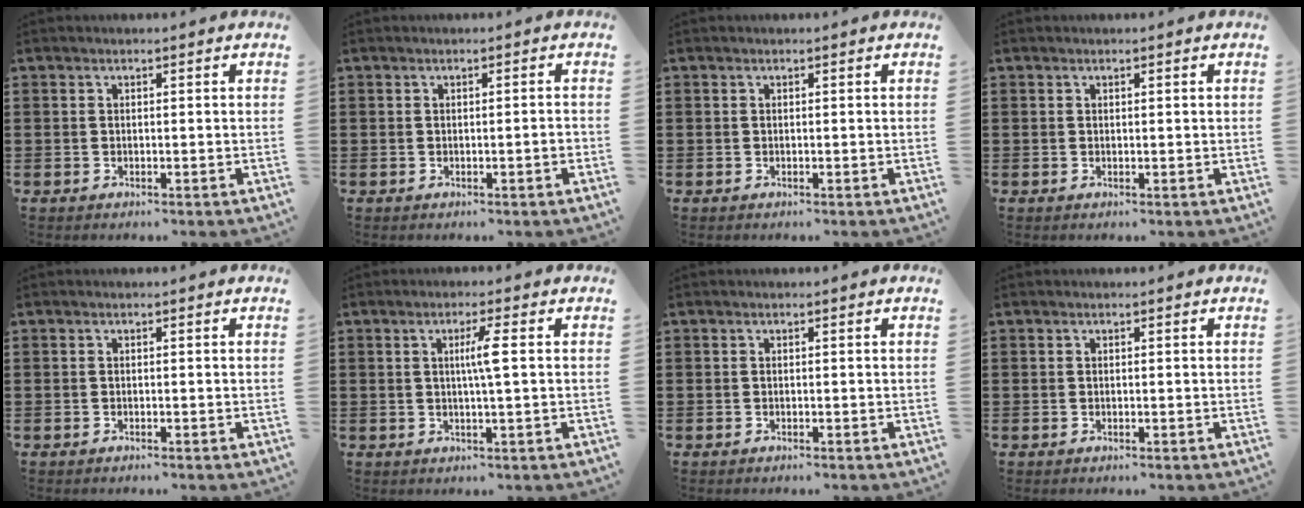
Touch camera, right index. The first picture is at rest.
{"total": 1.3, "force": [-0.3, 0.0, 1.2], "torque": [-0.019, -0.003, -0.006]}
{"total": 0.0}
{"total": 0.0}
{"total": 0.0}
{"total": 3.6, "force": [0.5, -0.2, 3.5], "torque": [-0.067, -0.003, 0.003]}
{"total": 0.0}
{"total": 0.0}